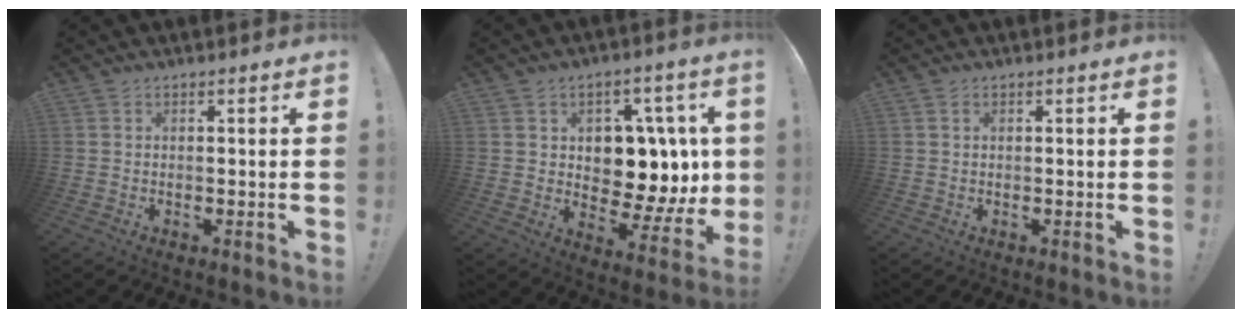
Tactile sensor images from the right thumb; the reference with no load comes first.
{"total": 11.1, "force": [2.5, 8.3, 7.0], "torque": [-0.076, -0.027, 0.061]}
{"total": 0.6, "force": [0.3, 0.5, 0.3], "torque": [-0.010, 0.004, 0.006]}